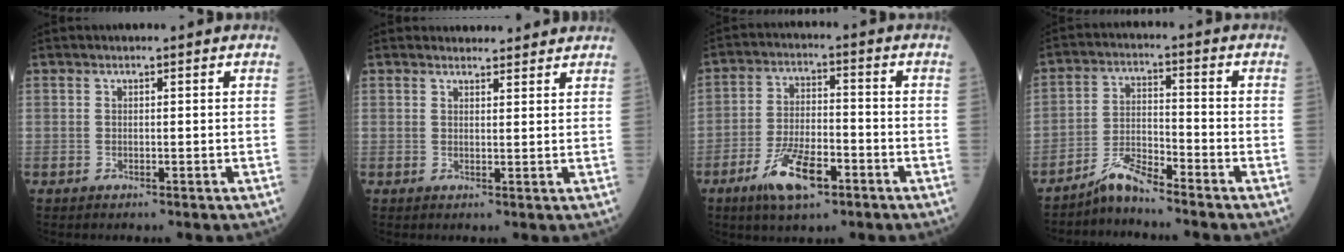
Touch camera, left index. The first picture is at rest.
{"total": 4.9, "force": [4.7, 1.2, 0.6], "torque": [-0.006, 0.012, 0.054]}
{"total": 9.2, "force": [-5.2, 3.0, 7.0], "torque": [-0.139, -0.006, -0.093]}
{"total": 5.1, "force": [-4.8, 0.0, 1.7], "torque": [-0.035, -0.008, -0.096]}